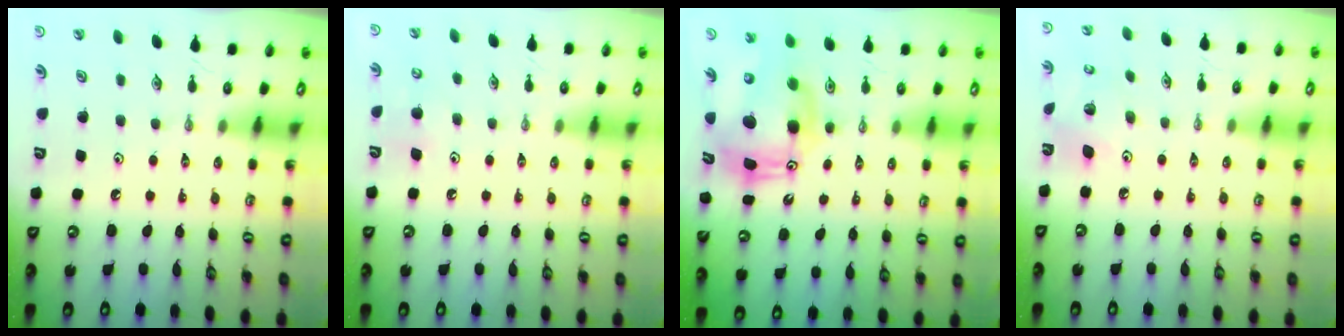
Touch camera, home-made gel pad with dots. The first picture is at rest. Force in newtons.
{"total": 5.9, "press": 5.8, "slide": 0.6}
{"total": 10.9, "press": 10.8, "slide": 2.0}
{"total": 6.6, "press": 6.6, "slide": 0.3}